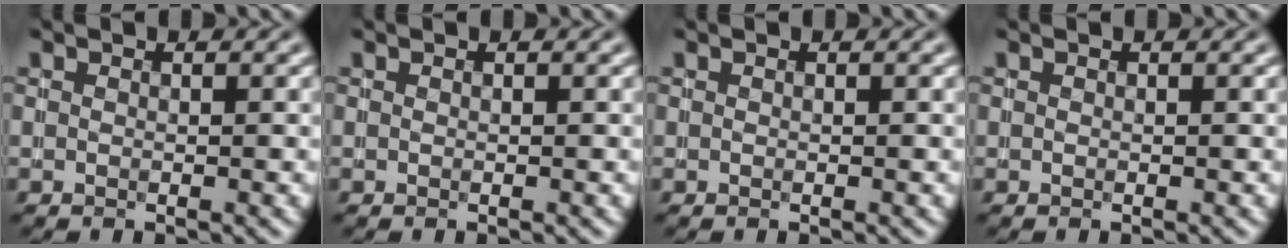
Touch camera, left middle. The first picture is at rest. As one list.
[{"total": 0.0}, {"total": 0.0}, {"total": 0.0}]